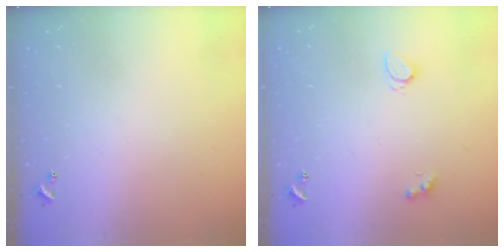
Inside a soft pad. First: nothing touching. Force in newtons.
{"total": 2.0, "press": 2.0, "slide": 0.4}